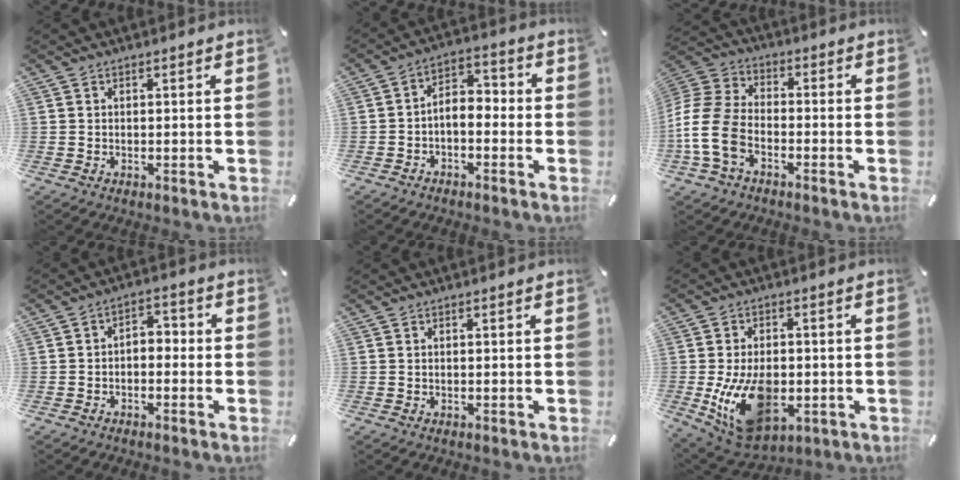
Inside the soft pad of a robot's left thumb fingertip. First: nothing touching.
{"total": 4.5, "force": [-2.7, 2.8, 2.1], "torque": [-0.044, 0.008, -0.057]}
{"total": 13.1, "force": [-5.5, 8.9, 8.0], "torque": [-0.180, 0.027, -0.104]}
{"total": 3.3, "force": [-2.4, 1.9, 1.2], "torque": [-0.023, 0.020, -0.049]}
{"total": 0.0}
{"total": 15.8, "force": [-2.9, 10.4, 11.6], "torque": [-0.224, 0.000, -0.039]}